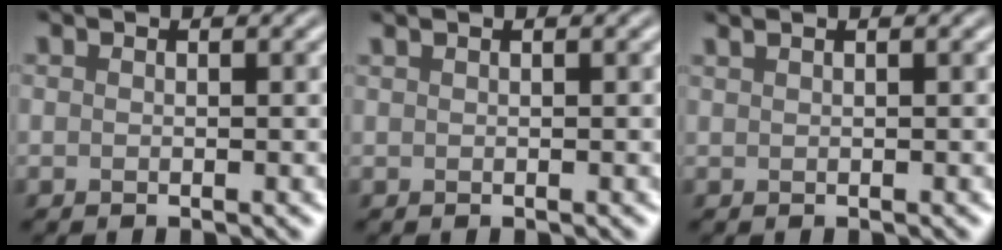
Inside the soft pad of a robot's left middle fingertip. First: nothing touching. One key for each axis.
{"total": 1.4, "fx": 1.0, "fy": 0.6, "fz": 0.8, "tx": -0.009, "ty": 0.014, "tz": 0.018}
{"total": 1.7, "fx": 1.3, "fy": 0.7, "fz": 0.9, "tx": -0.011, "ty": 0.017, "tz": 0.023}